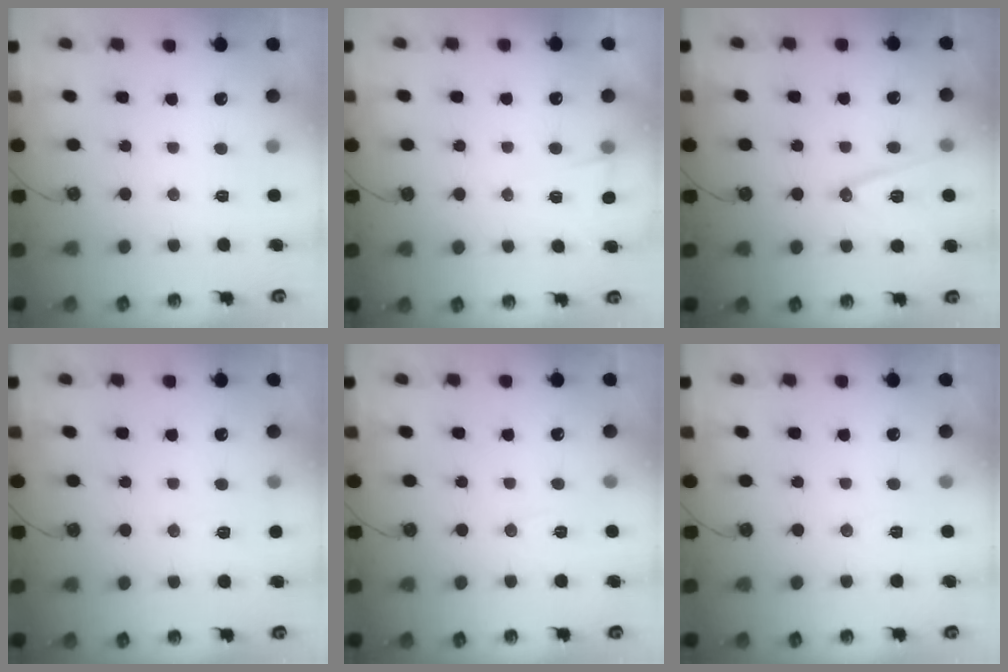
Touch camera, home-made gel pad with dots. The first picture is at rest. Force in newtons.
{"total": 3.6, "press": 3.1, "slide": 1.8}
{"total": 12.4, "press": 12.0, "slide": 3.3}
{"total": 6.4, "press": 5.7, "slide": 2.9}
{"total": 5.3, "press": 3.8, "slide": 3.7}
{"total": 4.9, "press": 2.3, "slide": 4.3}